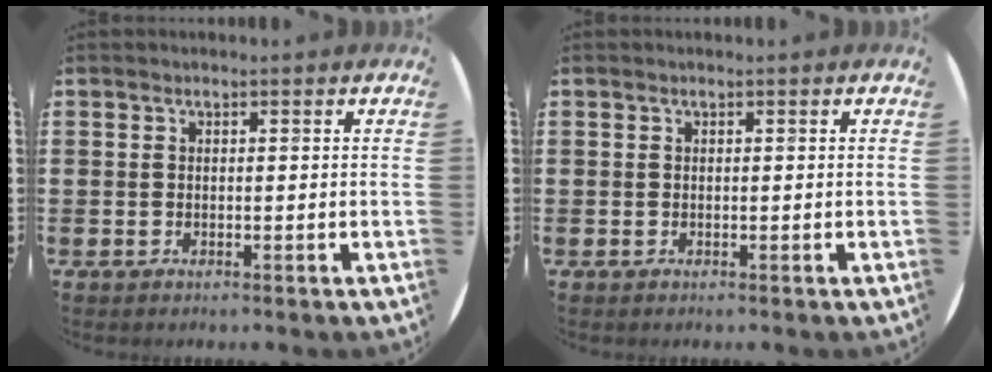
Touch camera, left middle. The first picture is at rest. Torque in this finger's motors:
{"motor_torque": [-0.13, -0.13, 0.05, -0.01]}